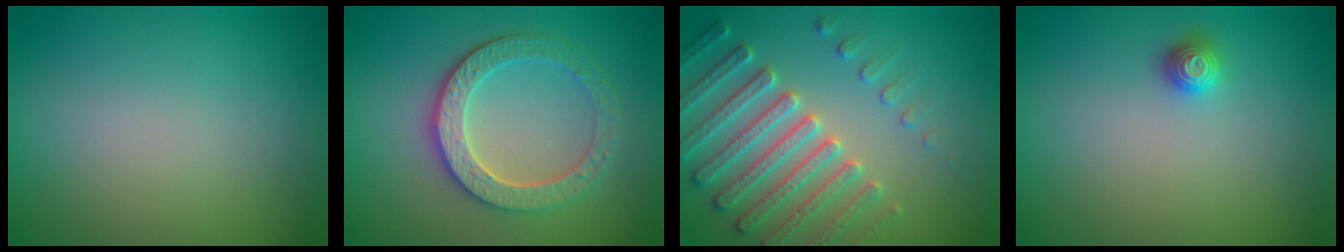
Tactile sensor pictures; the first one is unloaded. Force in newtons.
{"total": 4.4, "press": 4.0, "slide": 2.0}
{"total": 5.2, "press": 5.0, "slide": 1.4}
{"total": 1.3, "press": 1.2, "slide": 0.3}